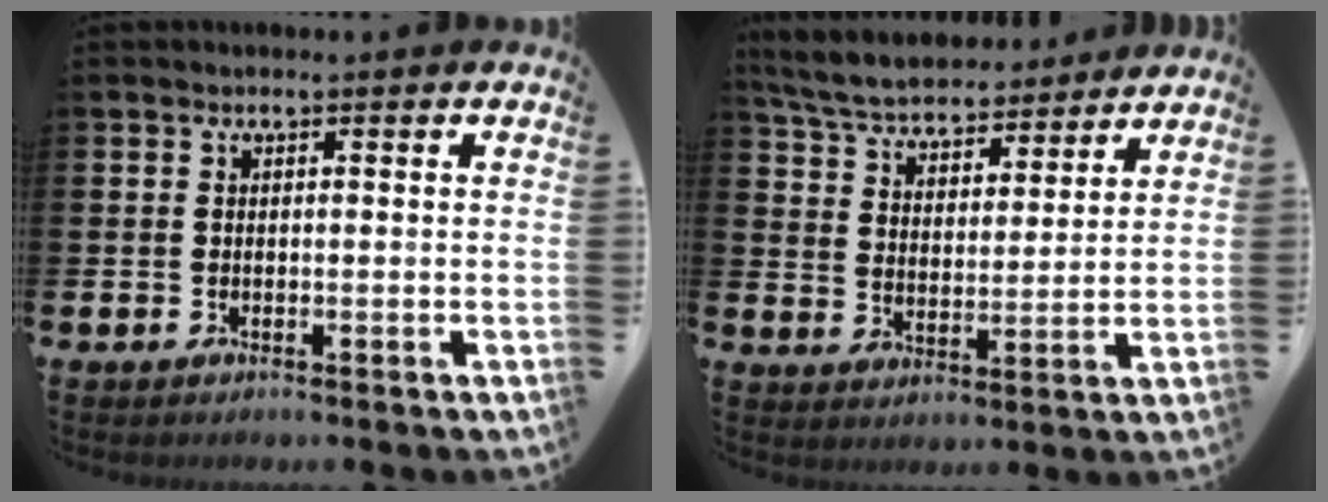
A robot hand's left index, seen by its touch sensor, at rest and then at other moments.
{"total": 6.1, "force": [5.8, 1.4, 1.0], "torque": [-0.053, -0.035, 0.102]}